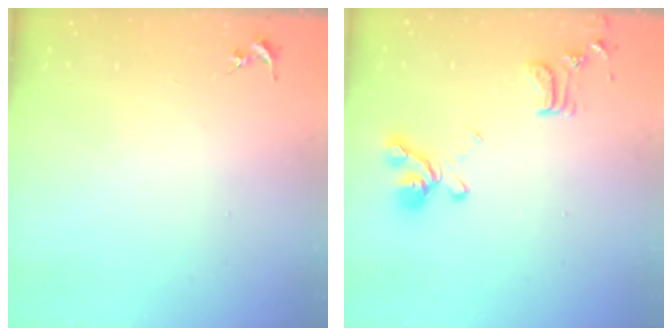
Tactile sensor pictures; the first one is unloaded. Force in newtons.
{"total": 15.5, "press": 15.4, "slide": 1.5}